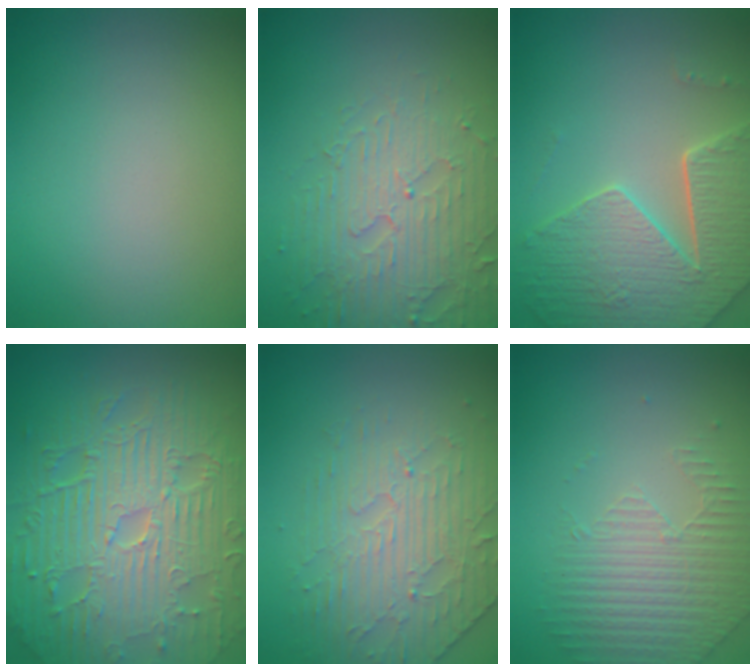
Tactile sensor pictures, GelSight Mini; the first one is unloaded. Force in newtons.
{"total": 4.5, "press": 4.3, "slide": 1.3}
{"total": 7.0, "press": 5.4, "slide": 4.5}
{"total": 11.3, "press": 7.2, "slide": 8.7}
{"total": 4.1, "press": 3.5, "slide": 2.1}
{"total": 2.1, "press": 1.8, "slide": 1.0}